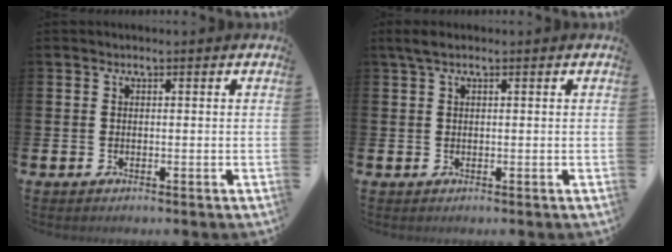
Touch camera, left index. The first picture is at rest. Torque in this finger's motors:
{"motor_torque": [-0.05, -0.10, 0.26, 0.07]}